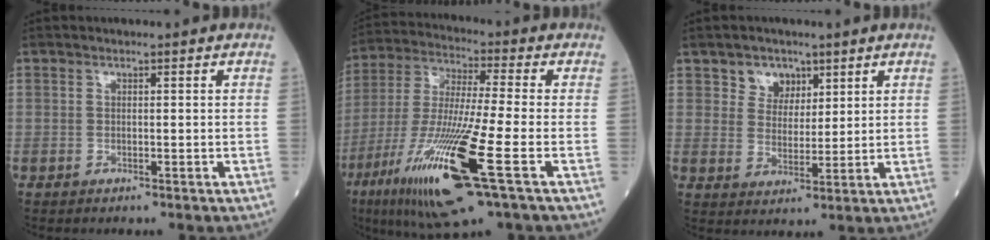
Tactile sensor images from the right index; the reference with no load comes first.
{"total": 19.1, "force": [-8.0, 0.7, 17.3], "torque": [-0.365, -0.043, -0.150]}
{"total": 4.7, "force": [2.8, 3.5, 1.2], "torque": [-0.019, 0.005, 0.052]}